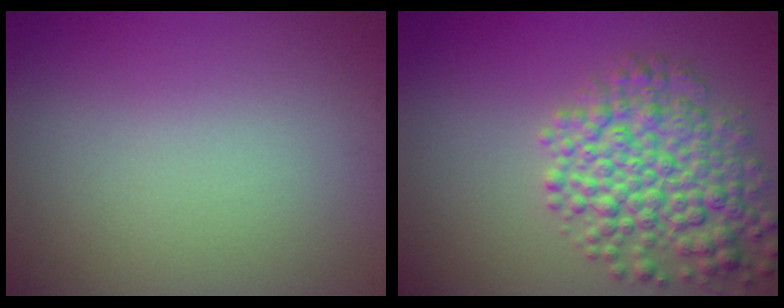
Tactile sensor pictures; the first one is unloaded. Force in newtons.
{"total": 6.4, "press": 6.4, "slide": 0.2}